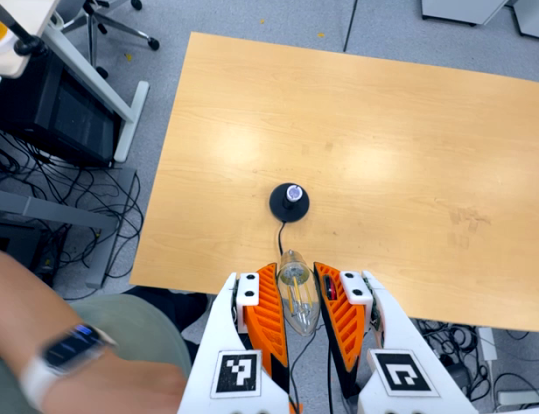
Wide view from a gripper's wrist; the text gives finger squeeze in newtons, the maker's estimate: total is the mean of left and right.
{"total": 19.2, "left": 21.4, "right": 16.9}